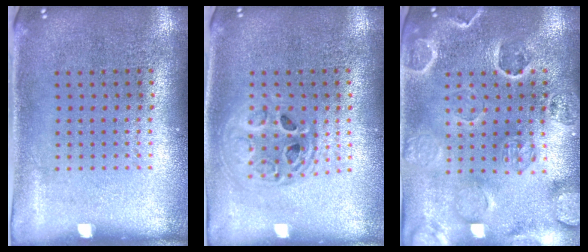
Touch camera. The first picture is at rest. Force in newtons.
{"total": 1.6, "press": 1.4, "slide": 0.8}
{"total": 2.7, "press": 2.6, "slide": 0.5}